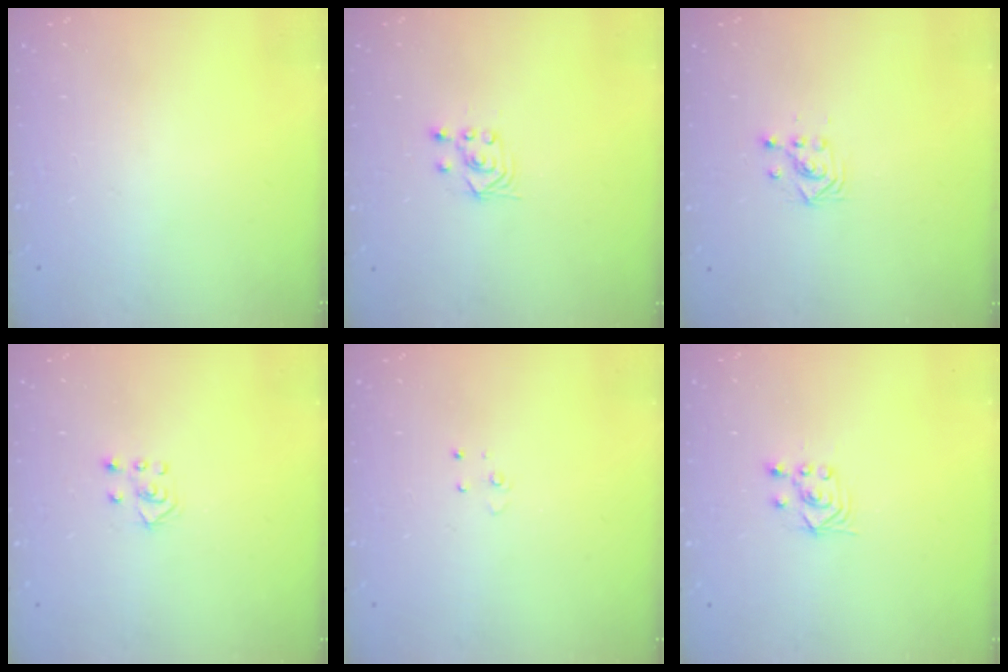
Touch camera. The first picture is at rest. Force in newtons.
{"total": 2.8, "press": 2.4, "slide": 1.4}
{"total": 3.0, "press": 3.0, "slide": 0.1}
{"total": 4.0, "press": 4.0, "slide": 0.3}
{"total": 3.0, "press": 2.9, "slide": 0.3}
{"total": 2.5, "press": 2.2, "slide": 1.2}